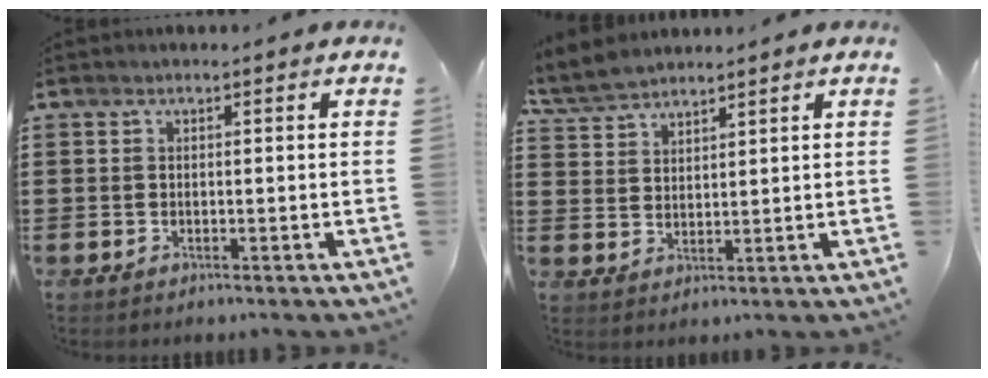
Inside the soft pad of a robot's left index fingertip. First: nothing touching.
{"total": 4.3, "force": [4.0, 1.2, 0.9], "torque": [-0.032, -0.005, 0.075]}